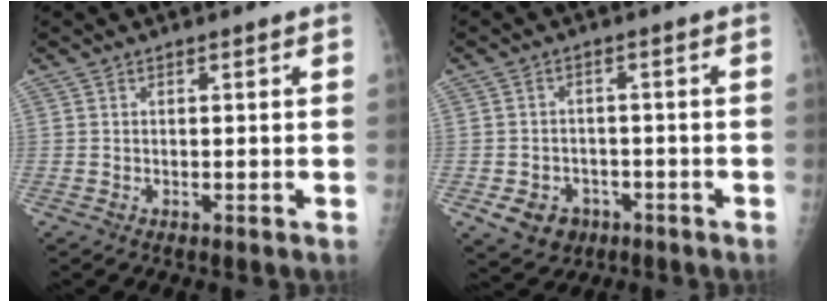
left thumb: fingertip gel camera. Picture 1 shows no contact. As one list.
[{"total": 6.4, "force": [-2.7, 5.4, 2.2], "torque": [-0.024, 0.016, -0.030]}]